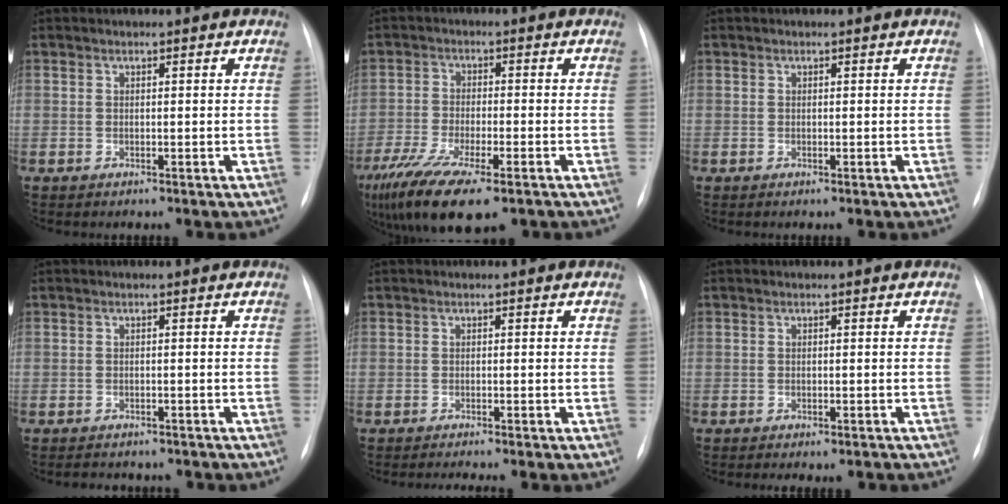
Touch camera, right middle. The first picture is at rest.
{"total": 15.0, "force": [-10.0, 3.8, 10.5], "torque": [-0.215, -0.036, -0.167]}
{"total": 0.0}
{"total": 5.3, "force": [-4.6, 2.0, 1.8], "torque": [-0.026, 0.004, -0.051]}
{"total": 2.4, "force": [-1.9, -0.3, 1.4], "torque": [-0.013, -0.001, -0.027]}
{"total": 2.1, "force": [-1.6, 0.7, 1.1], "torque": [-0.011, -0.002, -0.016]}